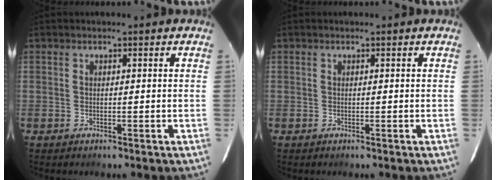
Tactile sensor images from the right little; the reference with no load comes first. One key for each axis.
{"total": 0.0}